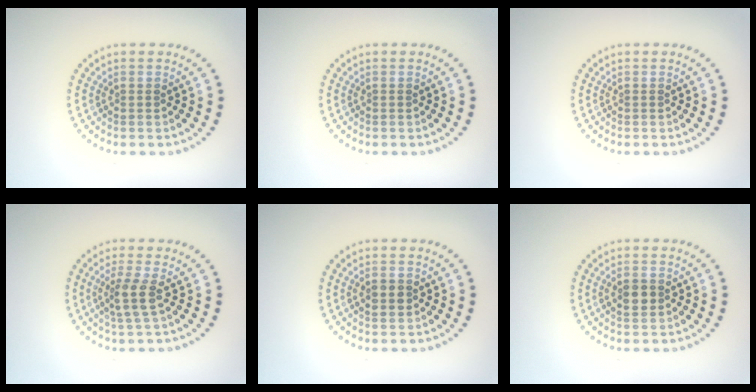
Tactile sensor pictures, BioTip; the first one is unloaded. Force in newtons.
{"total": 0.0}
{"total": 0.0}
{"total": 2.4, "press": 2.0, "slide": 1.4}
{"total": 1.2, "press": 1.2, "slide": 0.1}
{"total": 1.9, "press": 1.9, "slide": 0.1}